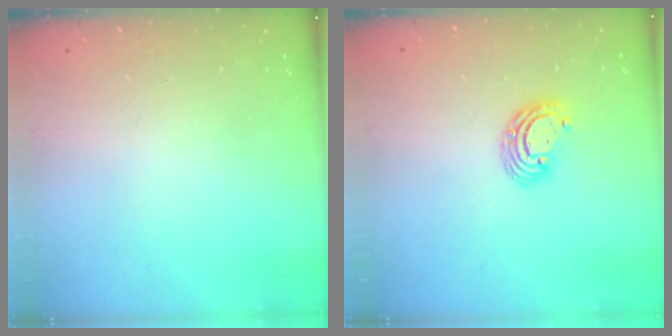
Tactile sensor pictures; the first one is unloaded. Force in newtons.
{"total": 6.7, "press": 6.6, "slide": 0.8}